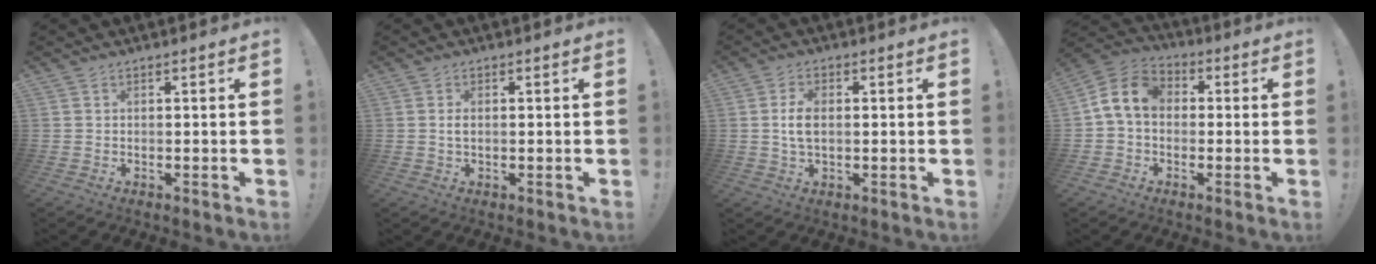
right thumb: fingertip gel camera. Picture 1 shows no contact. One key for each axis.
{"total": 1.5, "fx": 0.1, "fy": 0.8, "fz": 1.3, "tx": -0.020, "ty": 0.000, "tz": -0.001}
{"total": 5.3, "fx": 0.3, "fy": 3.0, "fz": 4.4, "tx": -0.080, "ty": -0.002, "tz": 0.001}
{"total": 9.6, "fx": 0.9, "fy": 7.1, "fz": 6.4, "tx": -0.118, "ty": 0.015, "tz": 0.022}